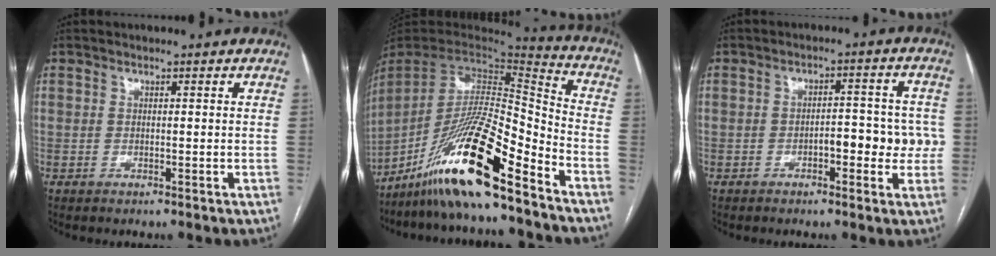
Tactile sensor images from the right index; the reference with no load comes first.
{"total": 20.5, "force": [-14.5, 1.0, 14.5], "torque": [-0.292, -0.016, -0.267]}
{"total": 6.6, "force": [-1.4, 2.7, 5.8], "torque": [-0.071, 0.024, -0.017]}